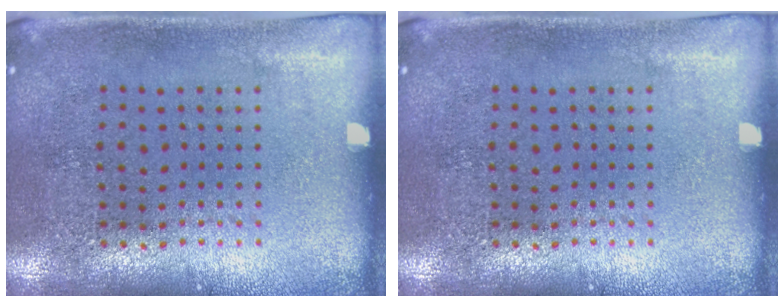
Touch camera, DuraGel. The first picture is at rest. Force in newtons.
{"total": 0.0}